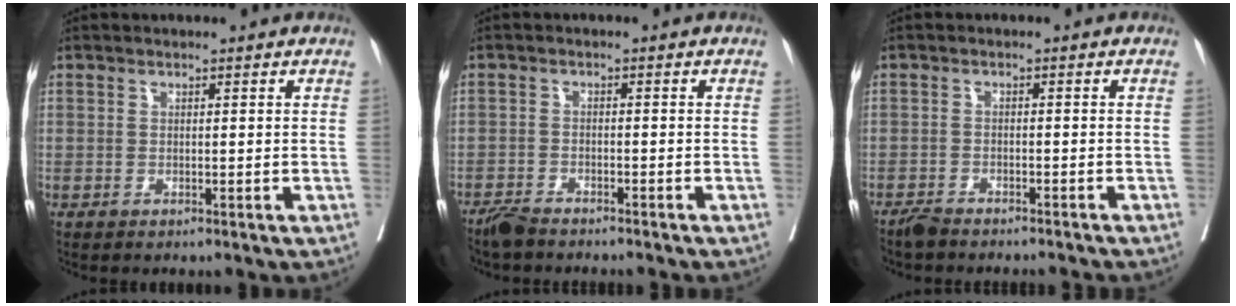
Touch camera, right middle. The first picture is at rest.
{"total": 3.6, "force": [-3.3, 0.5, 1.2], "torque": [-0.020, -0.008, -0.057]}
{"total": 4.4, "force": [-4.3, 0.4, 1.0], "torque": [-0.008, -0.008, -0.067]}